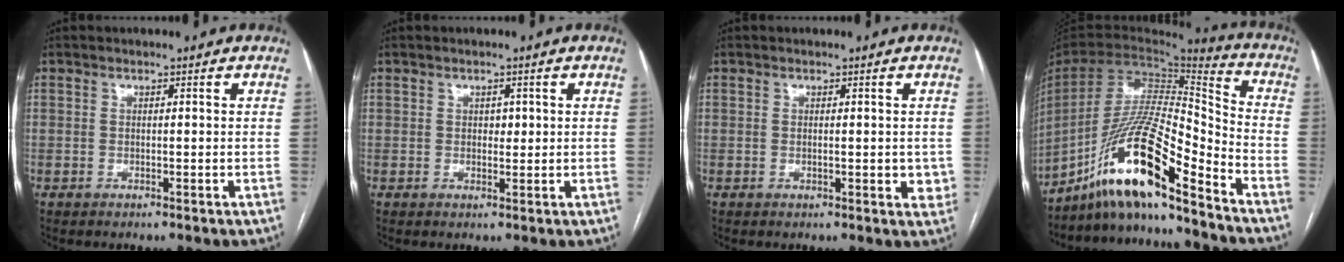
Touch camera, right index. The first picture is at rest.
{"total": 1.3, "force": [0.3, 0.9, 0.9], "torque": [-0.009, 0.000, 0.003]}
{"total": 2.6, "force": [-0.2, 1.2, 2.4], "torque": [-0.024, -0.004, -0.003]}
{"total": 18.0, "force": [-13.3, 1.2, 12.1], "torque": [-0.245, 0.004, -0.244]}